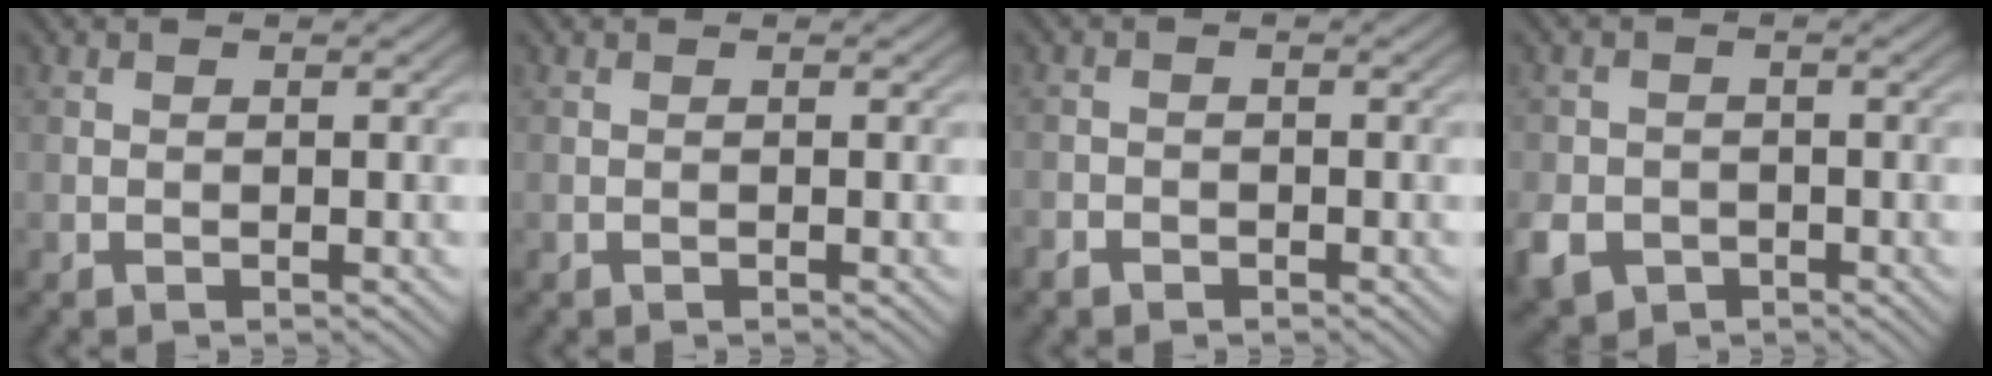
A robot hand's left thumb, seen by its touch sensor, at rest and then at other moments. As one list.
[{"total": 0.0}, {"total": 1.8, "force": [-1.2, 1.2, 0.5], "torque": [-0.008, -0.002, -0.029]}, {"total": 4.9, "force": [-2.1, 3.8, 2.1], "torque": [-0.055, -0.011, -0.050]}]